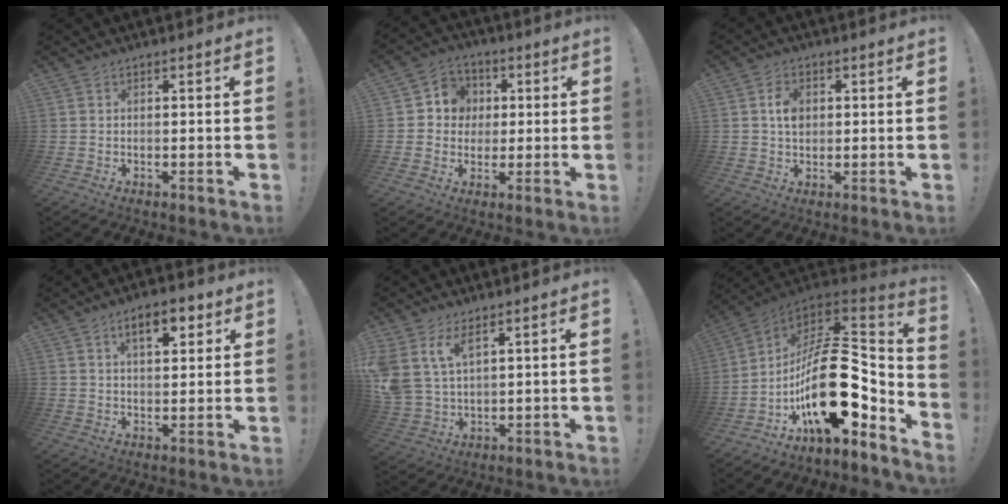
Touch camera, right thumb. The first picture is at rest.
{"total": 8.3, "force": [0.5, 8.1, 1.9], "torque": [-0.024, 0.006, 0.015]}
{"total": 5.4, "force": [0.8, 3.9, 3.6], "torque": [-0.048, 0.002, 0.012]}
{"total": 8.3, "force": [4.2, 3.6, 6.1], "torque": [-0.080, -0.009, 0.068]}
{"total": 9.1, "force": [5.4, 4.9, 5.4], "torque": [-0.115, -0.024, 0.105]}
{"total": 29.8, "force": [-3.6, 16.6, 24.5], "torque": [-0.416, 0.024, -0.041]}